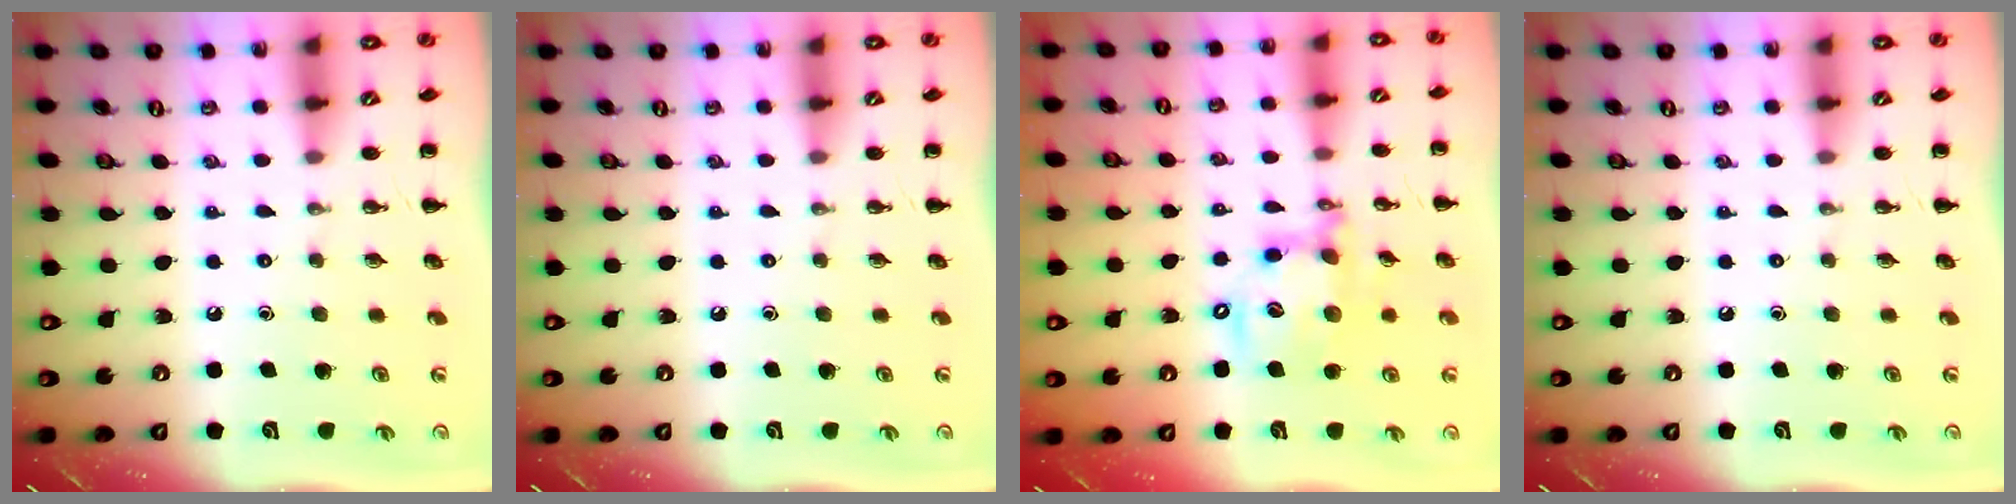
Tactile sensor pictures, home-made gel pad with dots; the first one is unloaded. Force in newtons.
{"total": 0.0}
{"total": 15.0, "press": 14.7, "slide": 3.2}
{"total": 0.0}